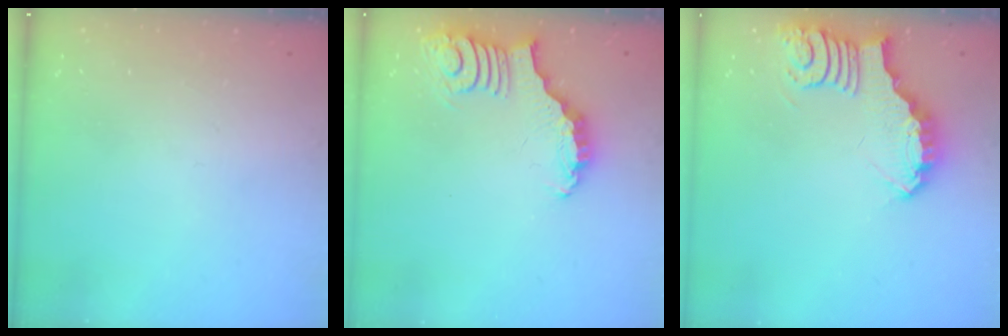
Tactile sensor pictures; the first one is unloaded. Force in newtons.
{"total": 3.1, "press": 3.1, "slide": 0.6}
{"total": 4.0, "press": 3.9, "slide": 0.3}